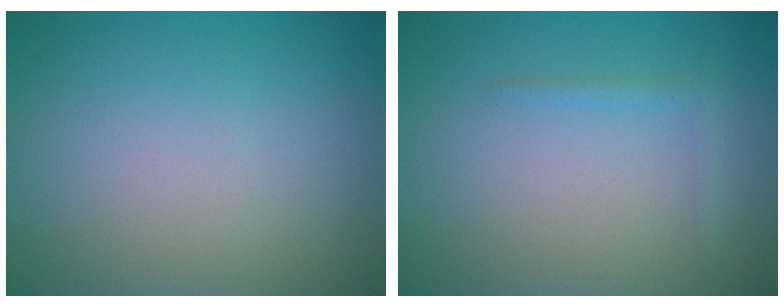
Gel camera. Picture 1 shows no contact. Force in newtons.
{"total": 1.1, "press": 1.1, "slide": 0.1}